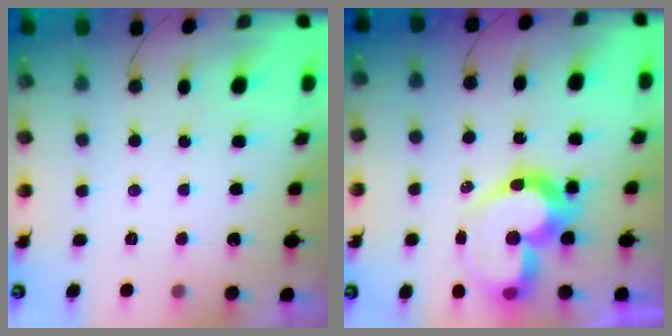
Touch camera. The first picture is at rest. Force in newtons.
{"total": 15.6, "press": 15.3, "slide": 2.7}